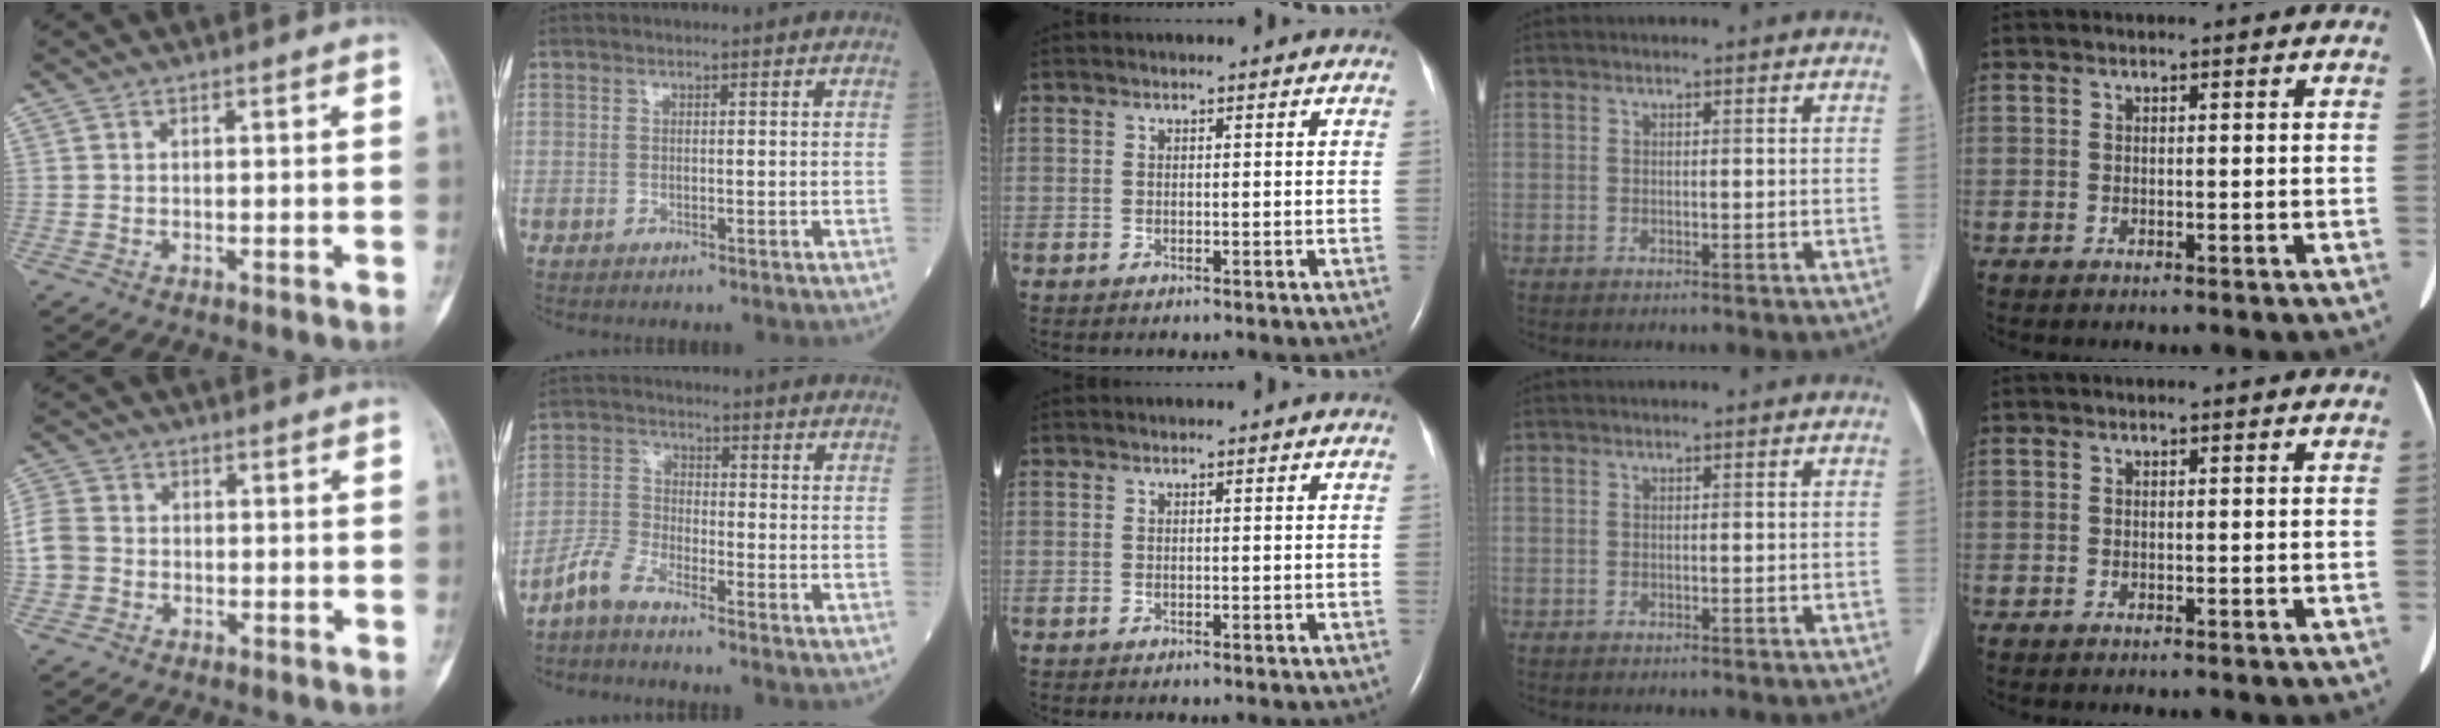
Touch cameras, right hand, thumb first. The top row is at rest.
{"thumb": {"total": 6.6, "force": [-1.0, 5.8, 3.0], "torque": [-0.066, 0.017, -0.025]}, "index": {"total": 4.4, "force": [-4.0, 0.8, 1.7], "torque": [-0.039, -0.007, -0.090]}}